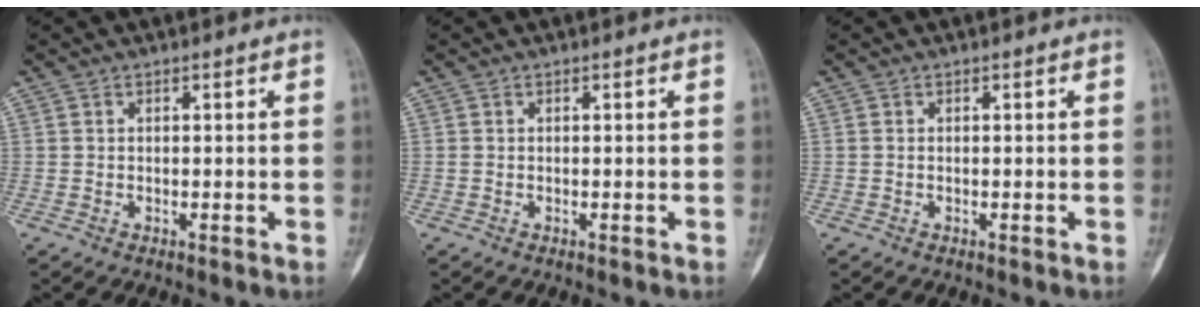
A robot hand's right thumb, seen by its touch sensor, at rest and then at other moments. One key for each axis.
{"total": 0.0}
{"total": 0.0}